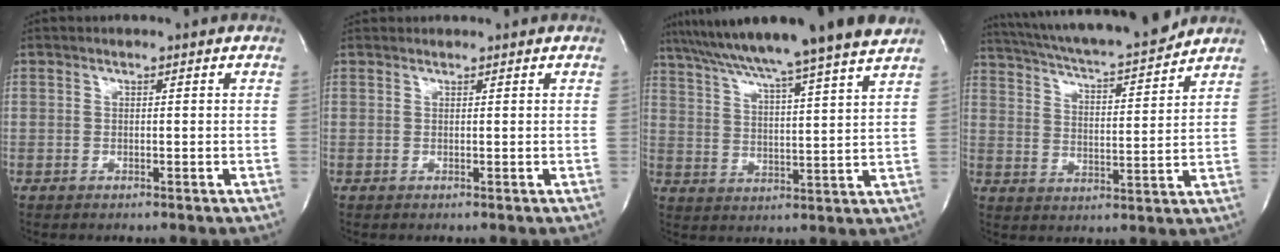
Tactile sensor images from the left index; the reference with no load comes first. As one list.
[{"total": 1.3, "force": [1.3, 0.3, 0.0], "torque": [-0.005, 0.019, 0.024]}, {"total": 20.1, "force": [17.0, -1.9, 10.4], "torque": [-0.178, -0.005, 0.247]}, {"total": 17.6, "force": [16.0, 0.8, 7.3], "torque": [-0.128, 0.003, 0.247]}]